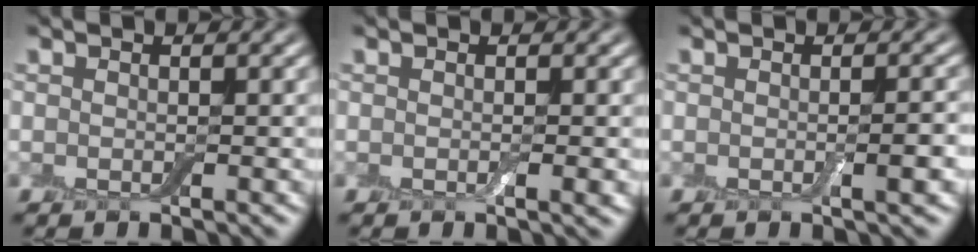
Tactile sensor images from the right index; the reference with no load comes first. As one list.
[{"total": 0.8, "force": [-0.2, 0.0, 0.8], "torque": [-0.014, -0.002, -0.003]}, {"total": 1.5, "force": [-0.3, 0.1, 1.5], "torque": [-0.024, -0.001, -0.005]}]